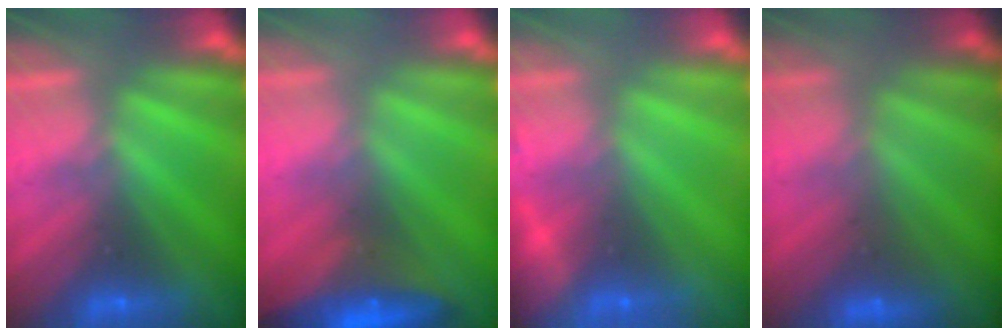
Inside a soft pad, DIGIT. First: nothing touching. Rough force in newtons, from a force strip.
{"total": 7.5}
{"total": 9.6}
{"total": 2.4}